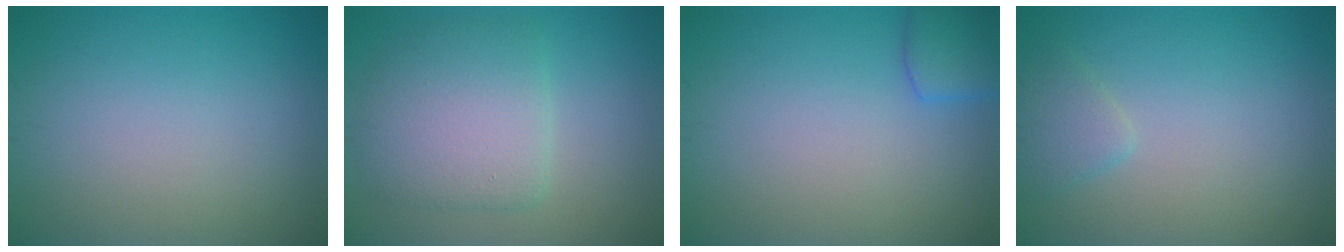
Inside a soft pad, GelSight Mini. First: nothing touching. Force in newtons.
{"total": 5.7, "press": 5.7, "slide": 0.2}
{"total": 2.7, "press": 2.7, "slide": 0.1}
{"total": 1.7, "press": 1.7, "slide": 0.2}